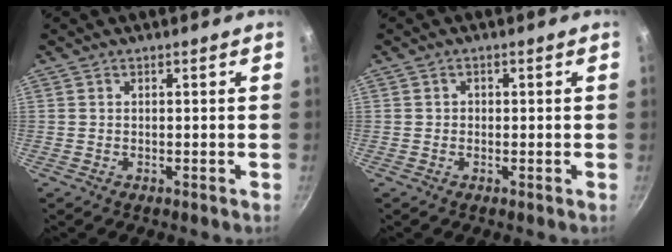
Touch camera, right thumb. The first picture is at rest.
{"total": 0.8, "force": [0.0, 0.7, 0.4], "torque": [0.003, 0.003, -0.005]}